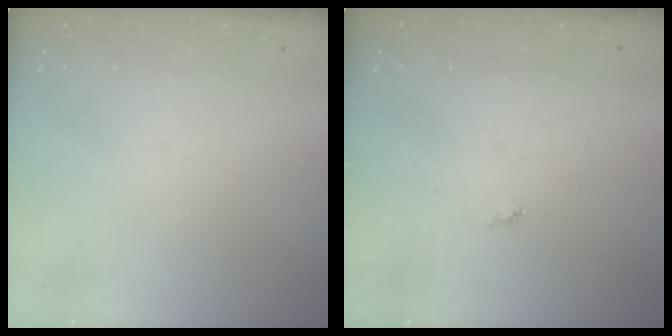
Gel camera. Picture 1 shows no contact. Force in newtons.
{"total": 3.9, "press": 3.9, "slide": 0.4}